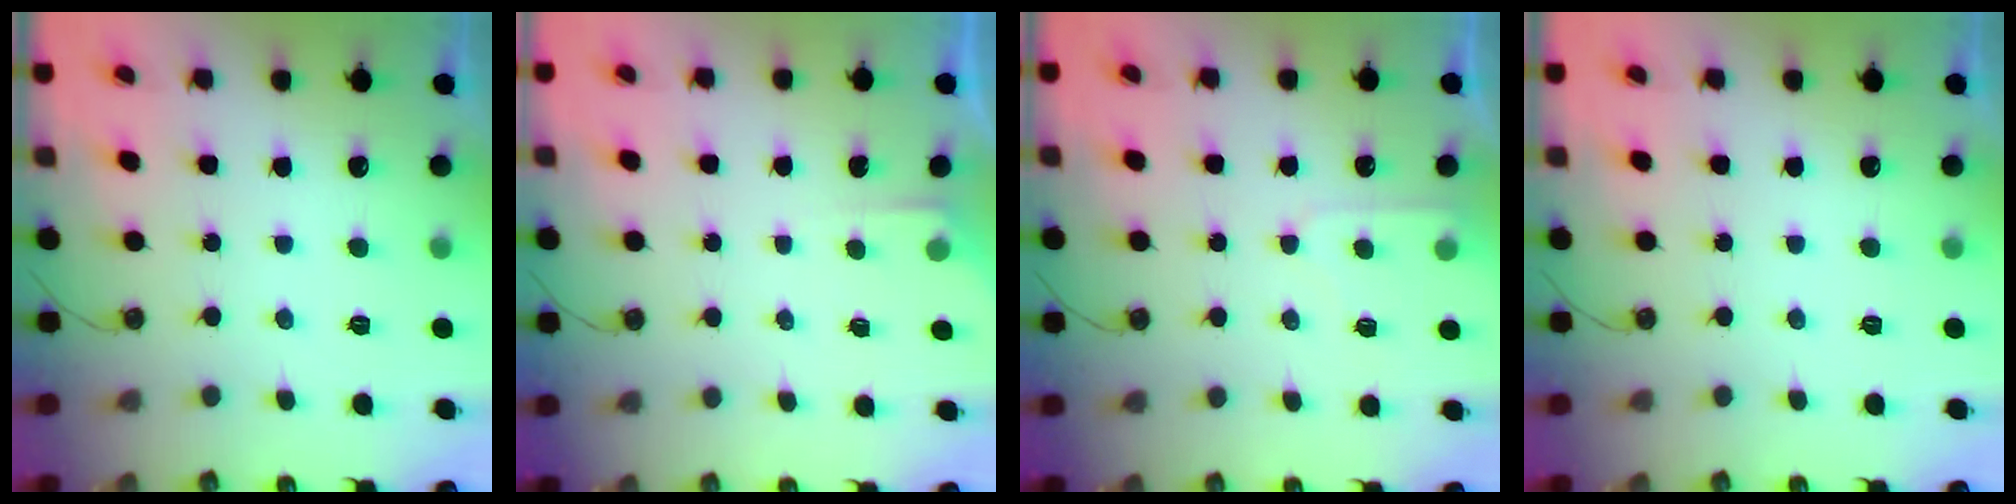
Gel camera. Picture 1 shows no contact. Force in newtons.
{"total": 3.0, "press": 2.9, "slide": 0.5}
{"total": 6.3, "press": 6.3, "slide": 0.7}
{"total": 0.0}